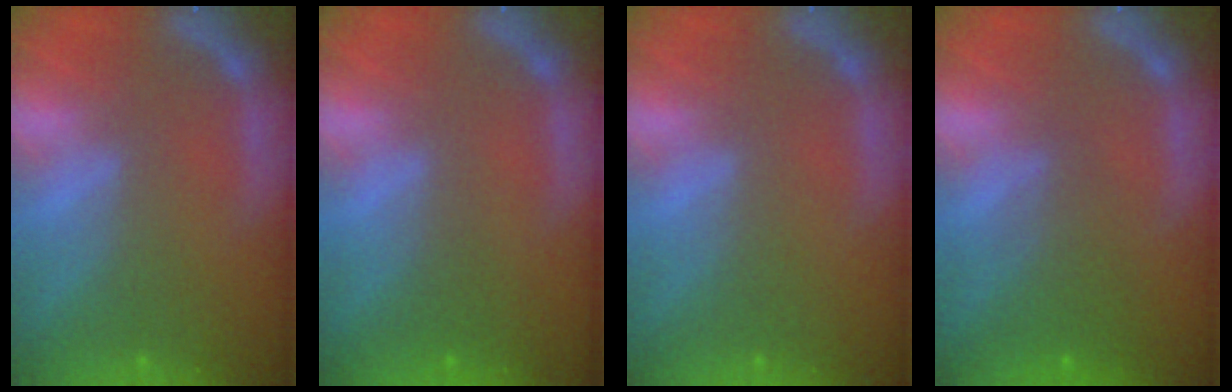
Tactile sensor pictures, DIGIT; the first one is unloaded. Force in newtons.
{"total": 0.9}
{"total": 0.0}
{"total": 3.0}